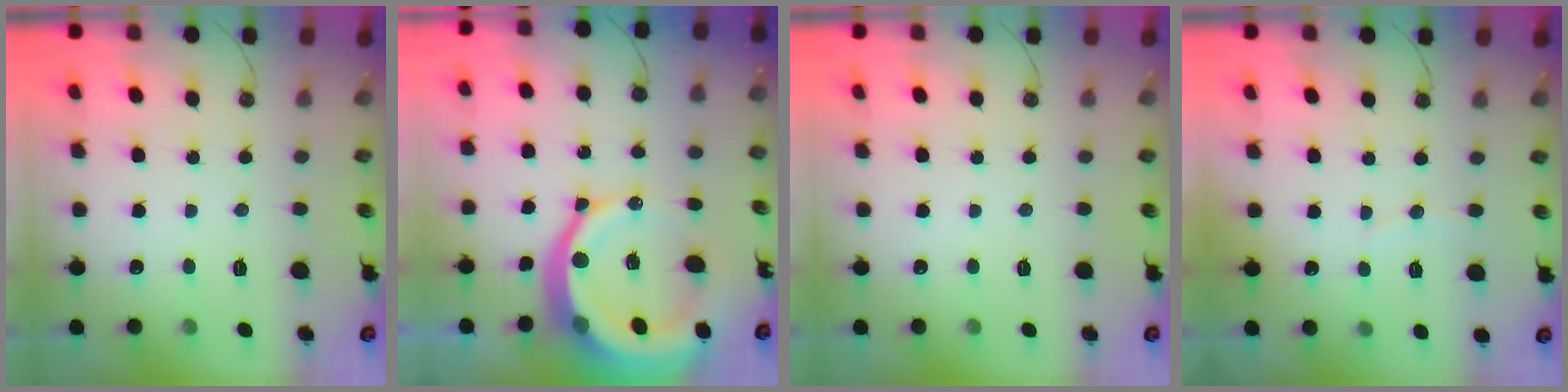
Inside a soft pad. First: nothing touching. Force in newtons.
{"total": 19.8, "press": 19.6, "slide": 2.3}
{"total": 0.0}
{"total": 3.6, "press": 3.6, "slide": 0.4}